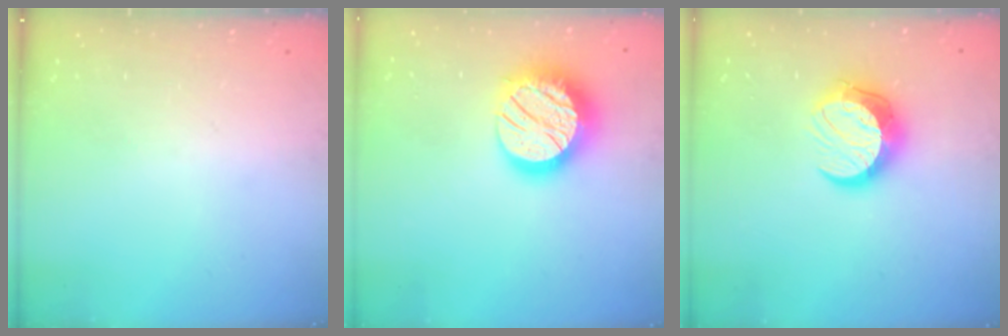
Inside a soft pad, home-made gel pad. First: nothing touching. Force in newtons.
{"total": 19.0, "press": 18.9, "slide": 0.9}
{"total": 11.5, "press": 11.5, "slide": 0.9}